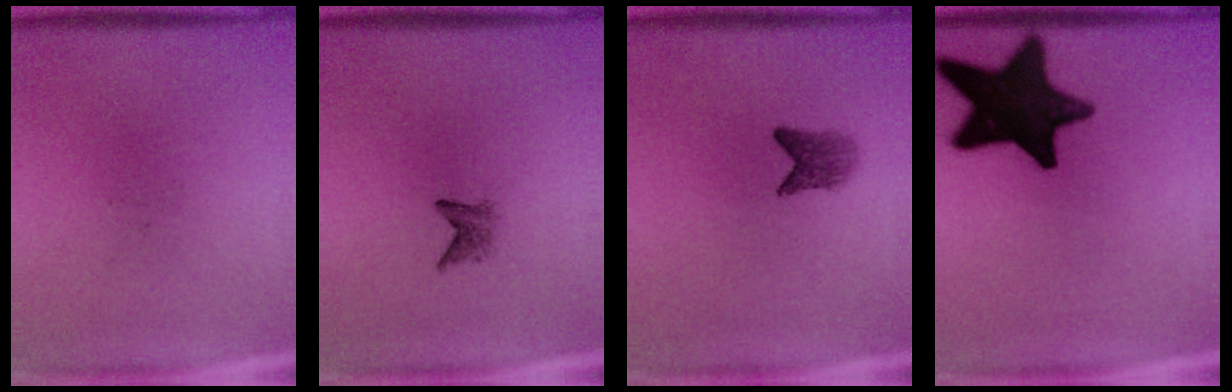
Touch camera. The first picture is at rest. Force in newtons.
{"total": 1.8}
{"total": 2.8}
{"total": 17.5}